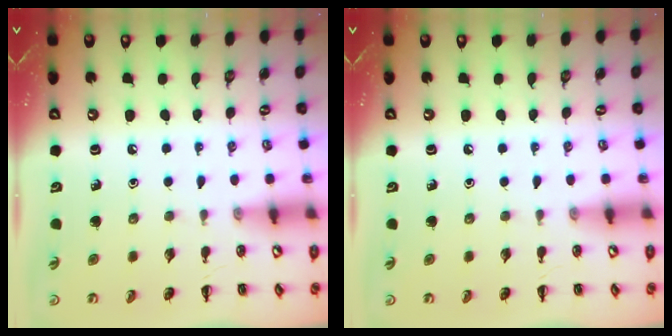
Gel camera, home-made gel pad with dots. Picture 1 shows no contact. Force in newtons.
{"total": 0.0}